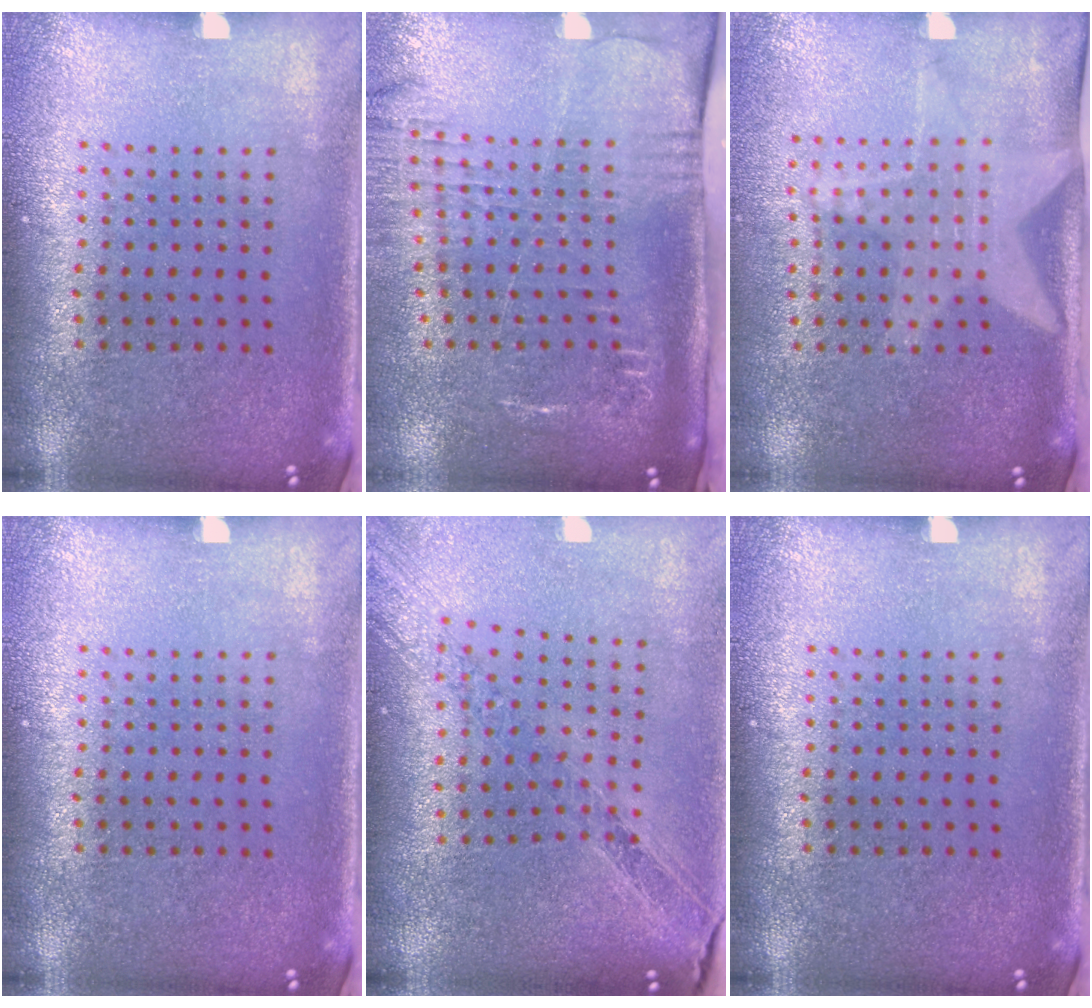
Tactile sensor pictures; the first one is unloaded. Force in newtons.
{"total": 2.6, "press": 2.0, "slide": 1.7}
{"total": 2.1, "press": 1.6, "slide": 1.3}
{"total": 0.0}
{"total": 1.2, "press": 1.2, "slide": 0.1}
{"total": 0.0}